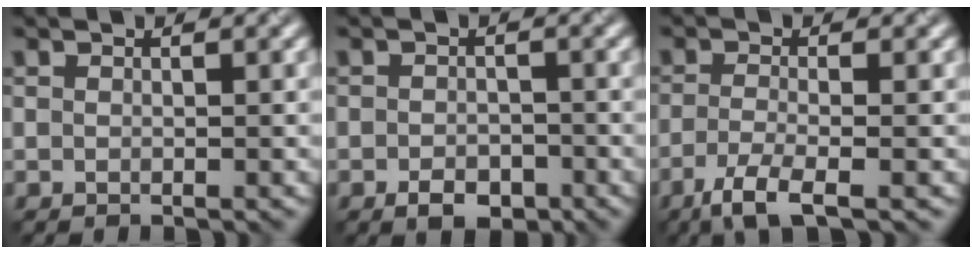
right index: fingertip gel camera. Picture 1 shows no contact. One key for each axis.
{"total": 2.6, "fx": -1.4, "fy": 1.7, "fz": 1.5, "tx": -0.019, "ty": 0.000, "tz": -0.027}
{"total": 3.6, "fx": -1.9, "fy": 0.7, "fz": 2.9, "tx": -0.060, "ty": -0.007, "tz": -0.050}